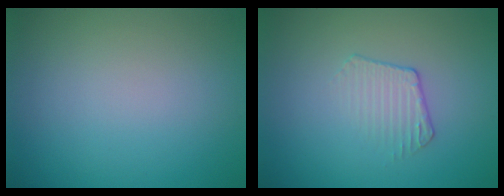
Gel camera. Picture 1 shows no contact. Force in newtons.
{"total": 1.8, "press": 0.9, "slide": 1.5}